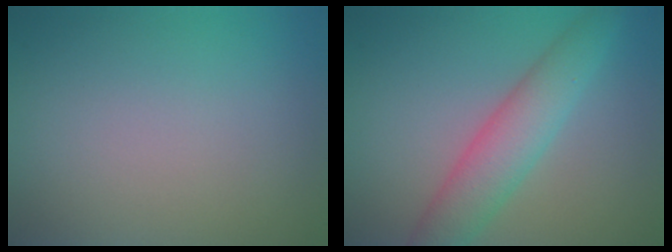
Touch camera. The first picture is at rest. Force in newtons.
{"total": 4.8, "press": 4.8, "slide": 0.3}